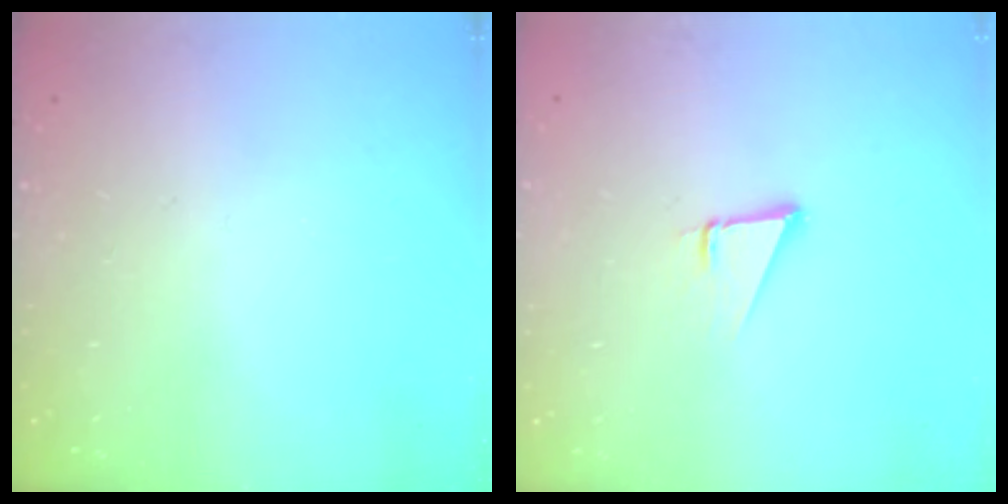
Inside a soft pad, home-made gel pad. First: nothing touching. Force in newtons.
{"total": 1.9, "press": 1.9, "slide": 0.0}